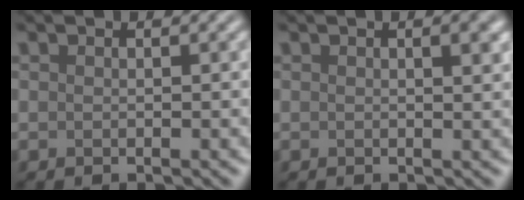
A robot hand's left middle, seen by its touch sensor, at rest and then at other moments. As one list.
[{"total": 3.1, "force": [1.3, 1.3, 2.5], "torque": [-0.004, 0.011, 0.001]}]